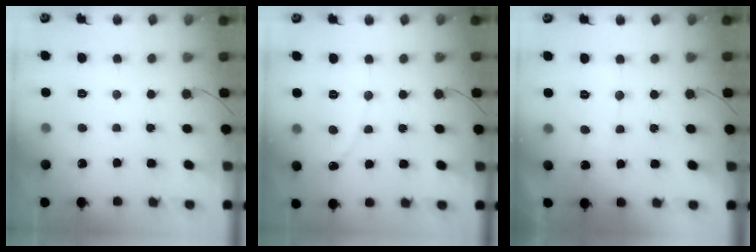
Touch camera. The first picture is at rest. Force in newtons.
{"total": 1.0, "press": 1.0, "slide": 0.1}
{"total": 3.5, "press": 3.4, "slide": 0.3}